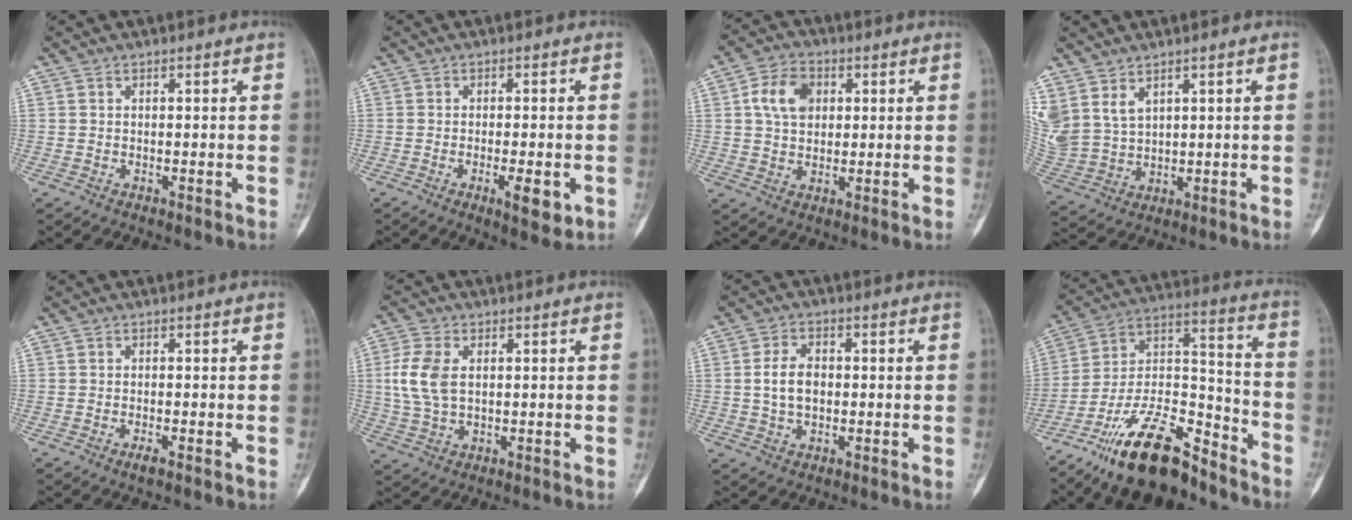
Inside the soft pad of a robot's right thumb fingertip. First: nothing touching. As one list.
[{"total": 5.8, "force": [-2.0, 1.9, 5.1], "torque": [-0.071, -0.007, -0.025]}, {"total": 8.4, "force": [2.0, 6.1, 5.3], "torque": [-0.078, 0.005, 0.031]}, {"total": 9.8, "force": [5.3, 6.2, 5.3], "torque": [-0.123, -0.016, 0.129]}, {"total": 1.4, "force": [-0.8, 0.2, 1.1], "torque": [-0.023, -0.002, -0.016]}, {"total": 7.7, "force": [1.1, 4.9, 5.9], "torque": [-0.133, 0.005, 0.026]}, {"total": 5.7, "force": [0.1, 3.8, 4.3], "torque": [-0.077, 0.009, 0.001]}, {"total": 21.5, "force": [-15.6, 8.0, 12.4], "torque": [-0.219, 0.095, -0.276]}]